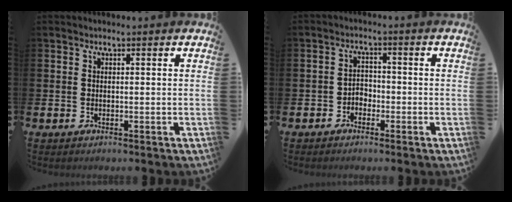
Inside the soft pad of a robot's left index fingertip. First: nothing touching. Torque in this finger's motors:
{"motor_torque": [-0.05, -0.12, 0.07, 0.00]}